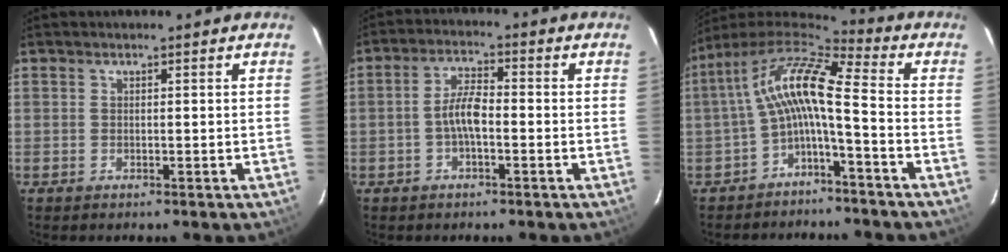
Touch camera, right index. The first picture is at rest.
{"total": 5.0, "force": [-1.3, 1.7, 4.5], "torque": [-0.092, 0.012, -0.027]}
{"total": 10.9, "force": [-1.4, 1.8, 10.7], "torque": [-0.217, 0.022, -0.034]}